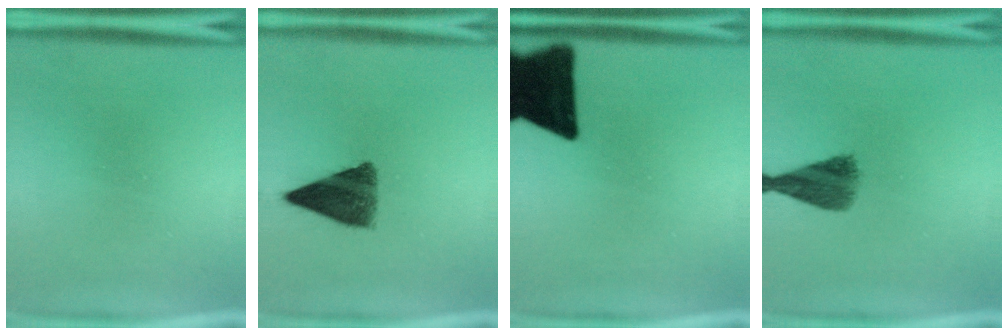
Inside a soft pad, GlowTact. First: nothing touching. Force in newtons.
{"total": 8.4}
{"total": 18.9}
{"total": 7.2}